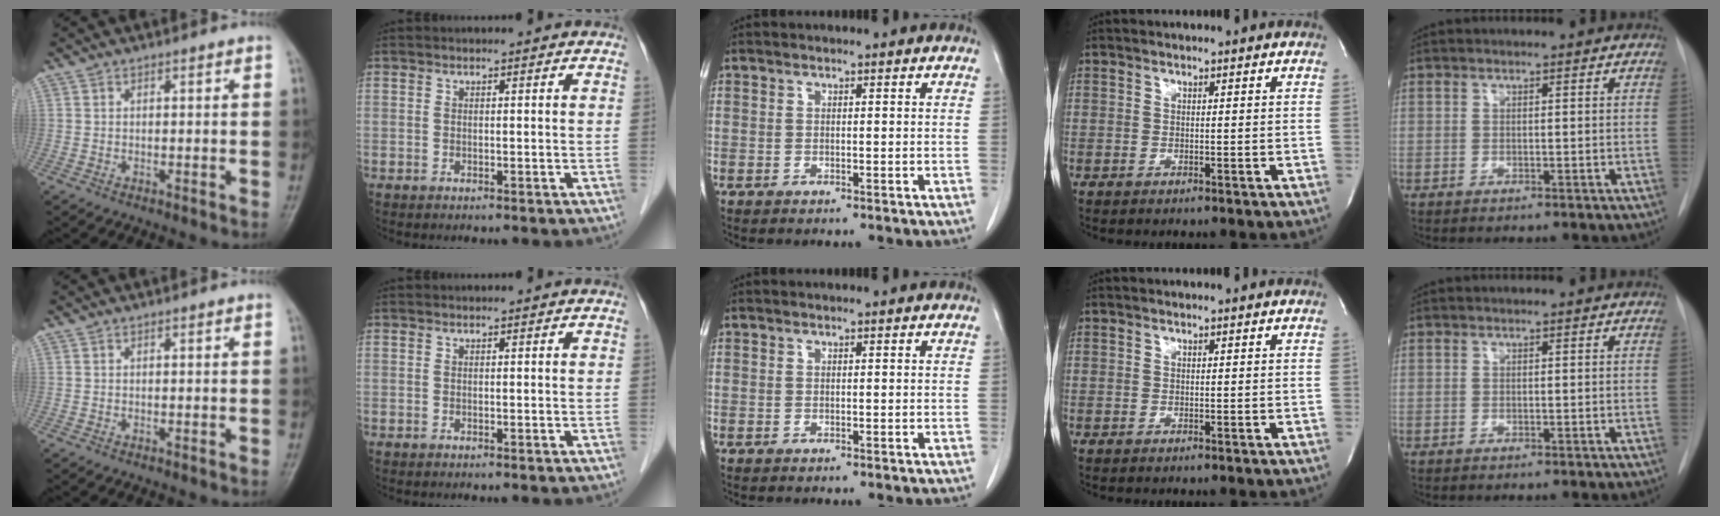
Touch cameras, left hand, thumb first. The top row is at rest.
{}